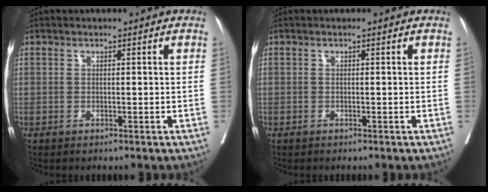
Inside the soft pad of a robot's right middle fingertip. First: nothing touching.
{"total": 0.6, "force": [-0.2, 0.5, -0.1], "torque": [0.006, 0.007, -0.007]}